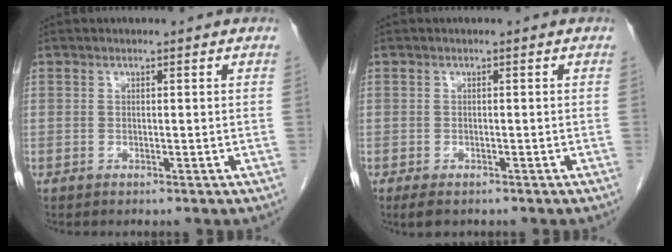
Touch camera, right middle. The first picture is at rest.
{"total": 2.4, "force": [-1.7, 1.0, 1.4], "torque": [-0.025, -0.004, -0.022]}